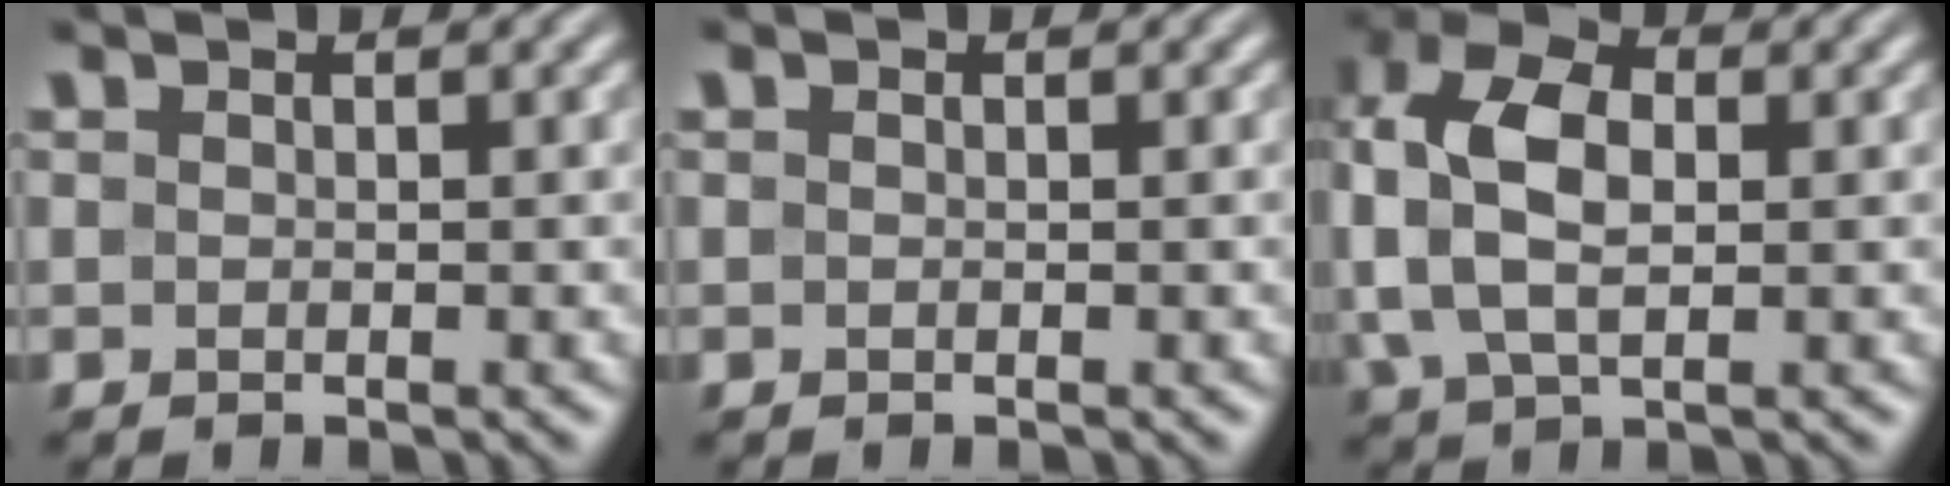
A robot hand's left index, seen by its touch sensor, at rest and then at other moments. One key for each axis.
{"total": 0.0}
{"total": 8.6, "fx": 1.2, "fy": 5.2, "fz": 6.7, "tx": -0.153, "ty": 0.011, "tz": 0.011}